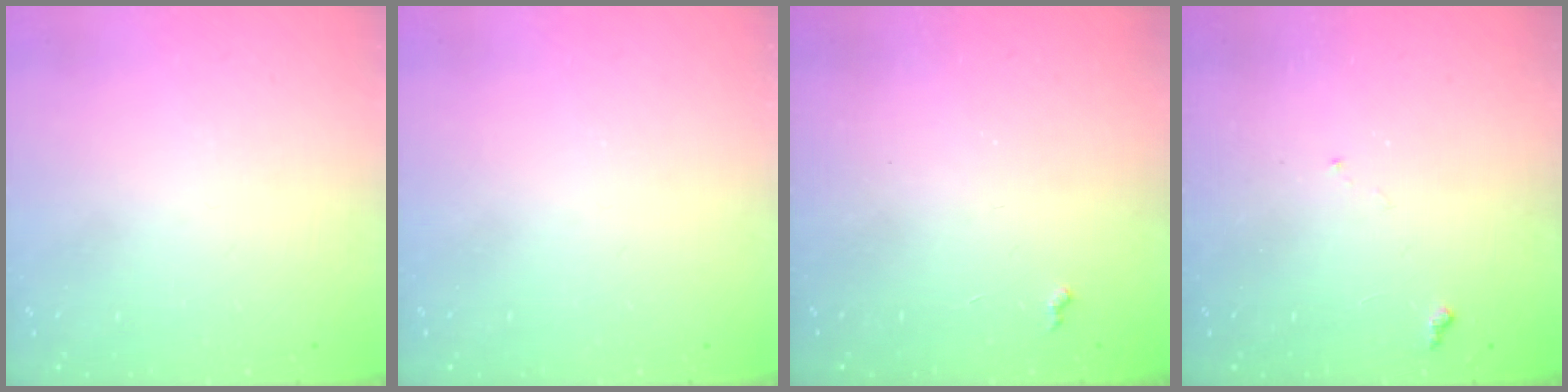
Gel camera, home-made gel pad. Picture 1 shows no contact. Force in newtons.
{"total": 0.0}
{"total": 5.5, "press": 5.5, "slide": 0.8}
{"total": 5.6, "press": 5.6, "slide": 0.5}